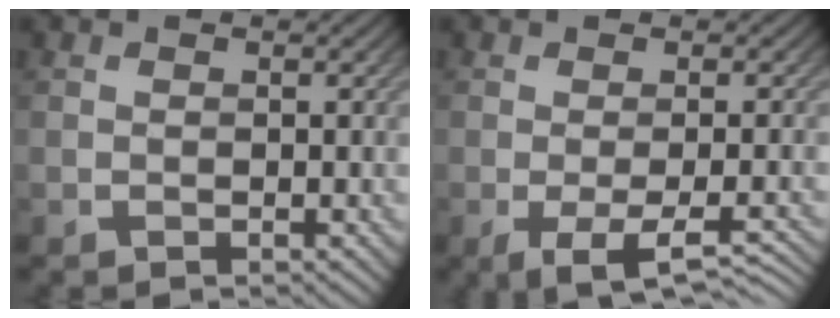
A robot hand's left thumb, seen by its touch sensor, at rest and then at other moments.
{"total": 6.1, "force": [-2.4, 1.8, 5.3], "torque": [-0.078, -0.012, -0.029]}